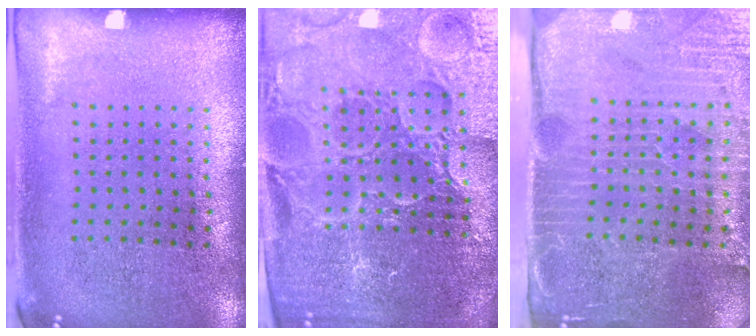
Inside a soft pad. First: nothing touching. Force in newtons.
{"total": 5.7, "press": 5.2, "slide": 2.4}
{"total": 4.4, "press": 3.7, "slide": 2.3}